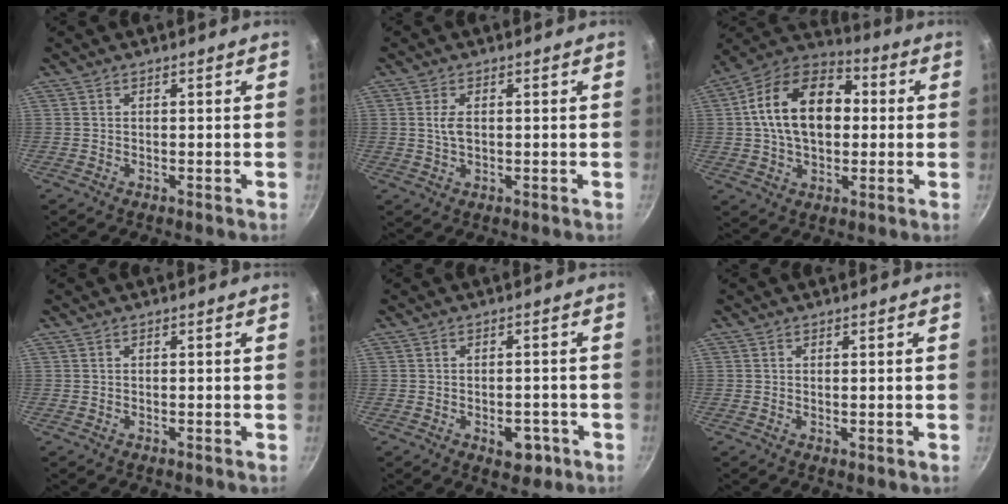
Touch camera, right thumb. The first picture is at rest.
{"total": 2.9, "force": [0.3, 1.6, 2.4], "torque": [-0.045, 0.001, 0.007]}
{"total": 18.7, "force": [1.8, 12.4, 13.9], "torque": [-0.204, 0.031, 0.014]}
{"total": 0.0}
{"total": 5.1, "force": [-2.1, 3.2, 3.4], "torque": [-0.021, 0.013, -0.020]}
{"total": 0.7, "force": [0.2, 0.2, 0.7], "torque": [-0.009, -0.006, 0.001]}